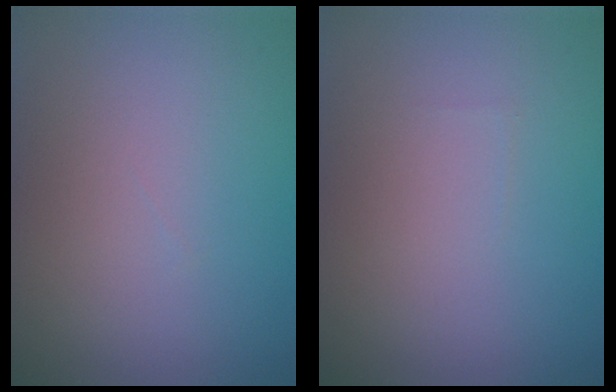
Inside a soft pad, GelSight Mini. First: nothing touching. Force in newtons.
{"total": 0.0}